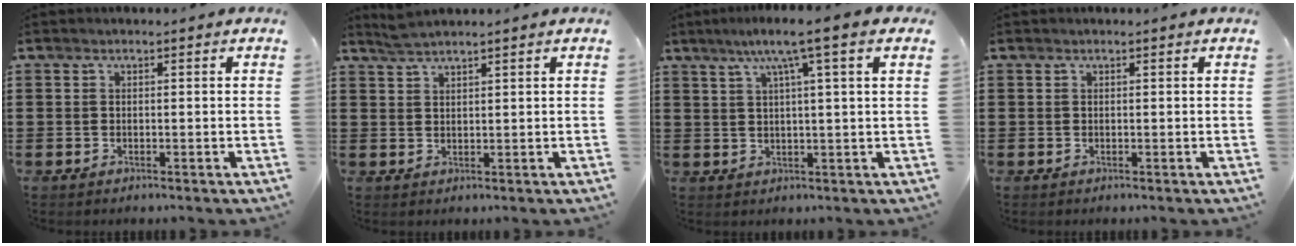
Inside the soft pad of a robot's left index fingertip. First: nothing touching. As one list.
[{"total": 2.1, "force": [1.9, -0.1, 0.7], "torque": [-0.018, 0.002, 0.037]}, {"total": 6.2, "force": [3.1, -0.5, 5.4], "torque": [-0.113, 0.003, 0.047]}, {"total": 0.0}]